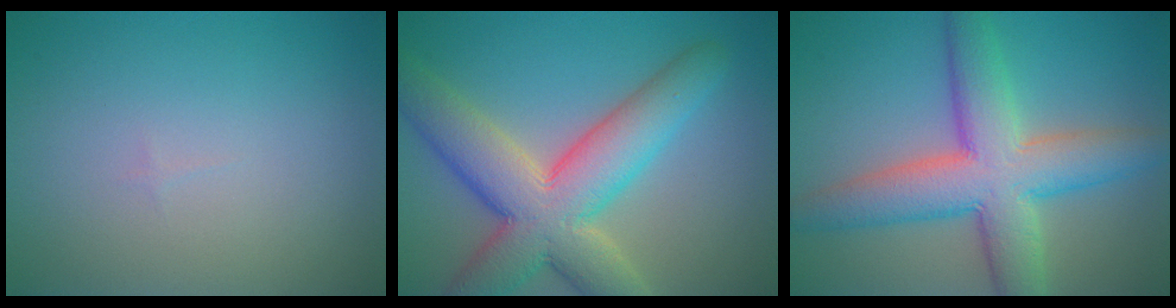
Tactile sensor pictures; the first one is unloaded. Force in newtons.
{"total": 10.0, "press": 9.9, "slide": 0.9}
{"total": 8.4, "press": 8.4, "slide": 0.4}